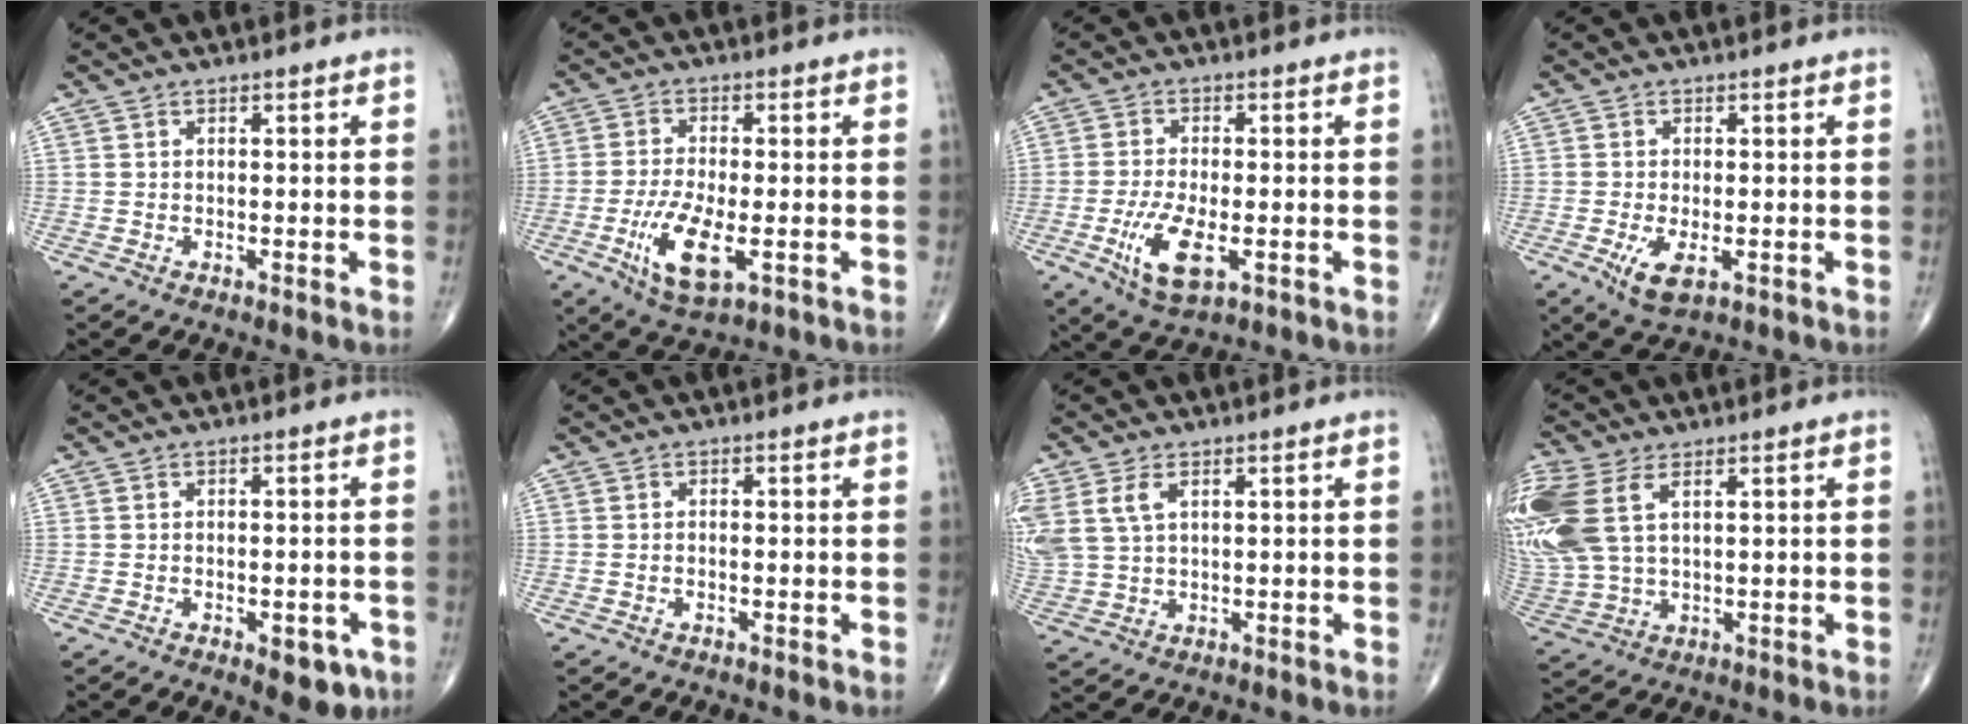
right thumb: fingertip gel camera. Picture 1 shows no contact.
{"total": 9.5, "force": [-3.0, 3.5, 8.3], "torque": [-0.165, -0.008, -0.050]}
{"total": 8.7, "force": [-2.8, 3.6, 7.4], "torque": [-0.145, -0.007, -0.045]}
{"total": 4.9, "force": [-1.8, 2.1, 4.1], "torque": [-0.076, -0.011, -0.024]}
{"total": 5.7, "force": [-2.7, 2.6, 4.3], "torque": [-0.035, 0.008, -0.026]}
{"total": 0.6, "force": [-0.3, 0.3, 0.4], "torque": [-0.009, 0.004, -0.006]}
{"total": 8.5, "force": [3.0, 5.1, 6.2], "torque": [-0.160, 0.006, 0.070]}
{"total": 16.4, "force": [5.2, 9.6, 12.2], "torque": [-0.329, 0.004, 0.109]}